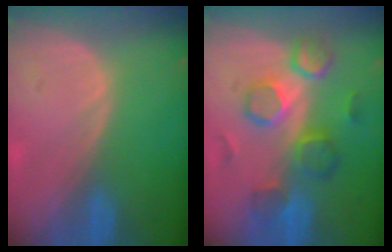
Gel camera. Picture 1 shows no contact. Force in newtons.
{"total": 8.4, "press": 8.3, "slide": 1.3}